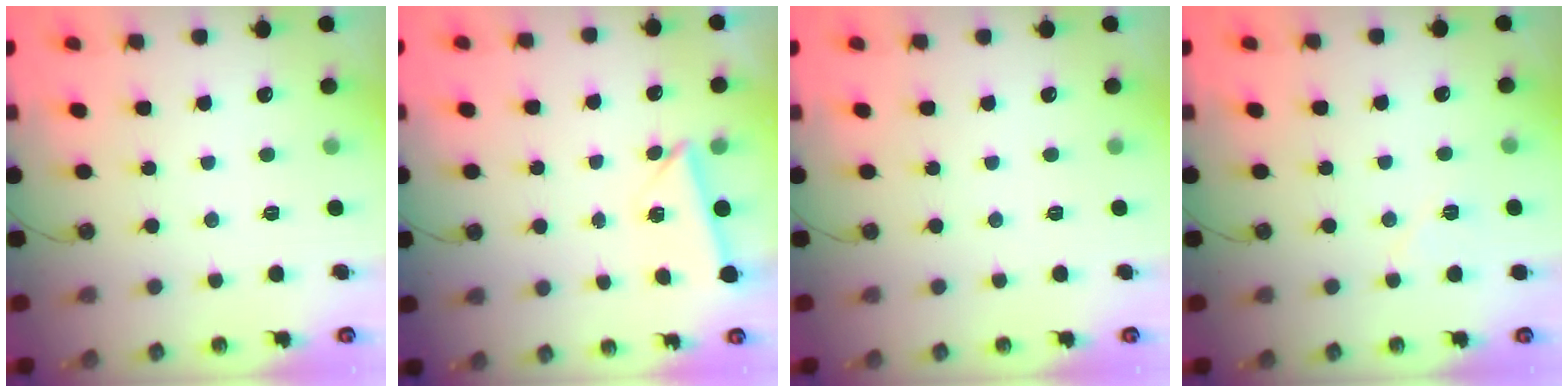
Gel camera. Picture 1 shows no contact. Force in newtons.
{"total": 2.3, "press": 2.1, "slide": 1.0}
{"total": 0.0}
{"total": 5.6, "press": 4.9, "slide": 2.6}